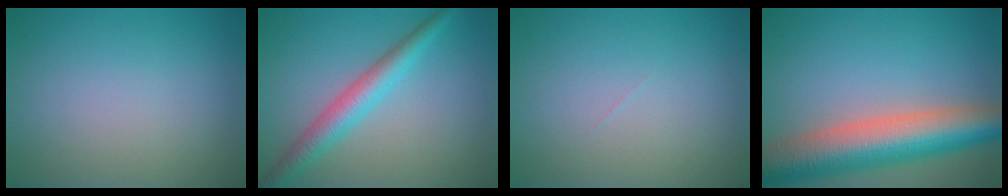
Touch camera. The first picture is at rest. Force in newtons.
{"total": 3.9, "press": 3.9, "slide": 0.1}
{"total": 0.0}
{"total": 10.2, "press": 10.2, "slide": 0.5}